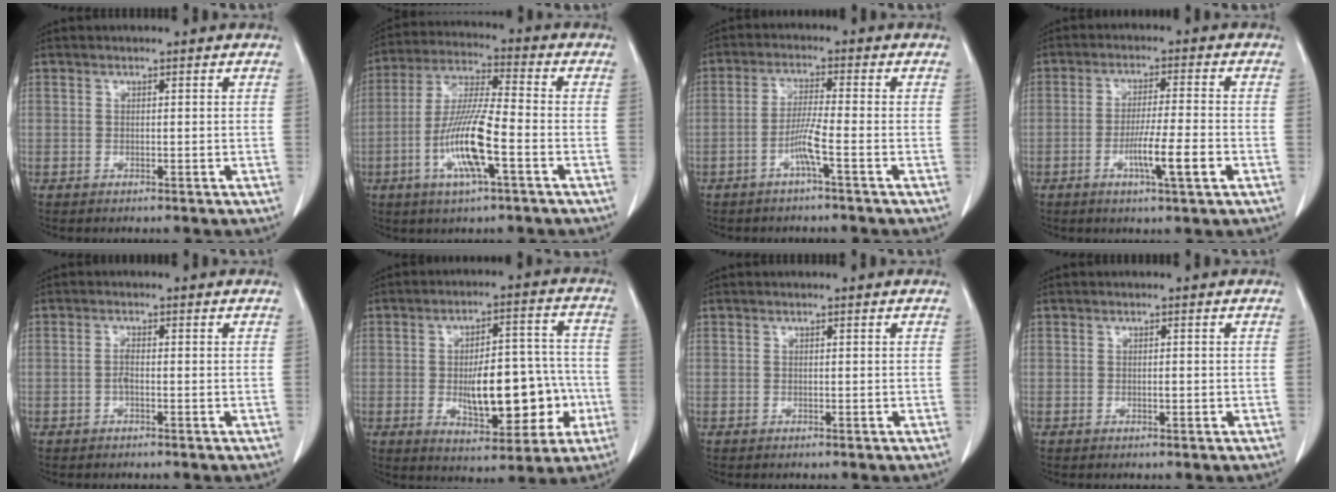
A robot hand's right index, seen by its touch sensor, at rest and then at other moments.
{"total": 12.3, "force": [-4.0, 1.3, 11.6], "torque": [-0.234, -0.007, -0.078]}
{"total": 4.4, "force": [-2.0, -0.5, 3.9], "torque": [-0.081, 0.003, -0.041]}
{"total": 7.6, "force": [-2.8, -0.1, 7.1], "torque": [-0.119, -0.011, -0.049]}
{"total": 1.3, "force": [-0.4, 0.3, 1.2], "torque": [-0.024, 0.002, -0.010]}
{"total": 14.1, "force": [-2.7, 5.8, 12.6], "torque": [-0.185, 0.022, -0.028]}
{"total": 0.0}
{"total": 0.9, "force": [-0.1, 0.2, 0.8], "torque": [-0.016, -0.001, -0.001]}